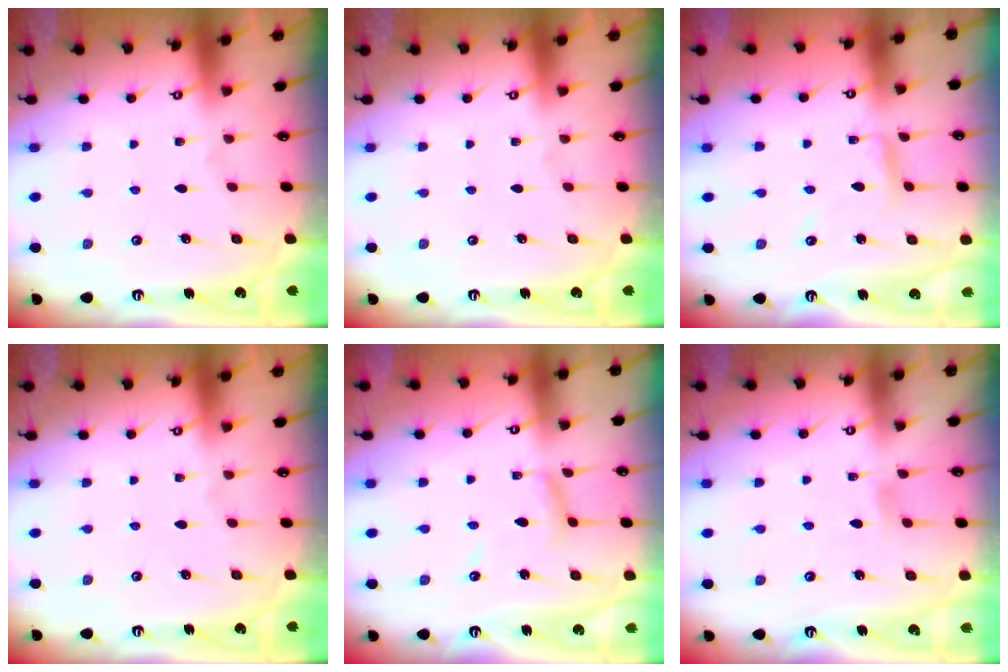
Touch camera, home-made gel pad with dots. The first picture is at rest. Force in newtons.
{"total": 0.0}
{"total": 4.7, "press": 4.6, "slide": 0.4}
{"total": 0.0}
{"total": 7.2, "press": 7.2, "slide": 0.5}
{"total": 5.4, "press": 5.3, "slide": 0.7}